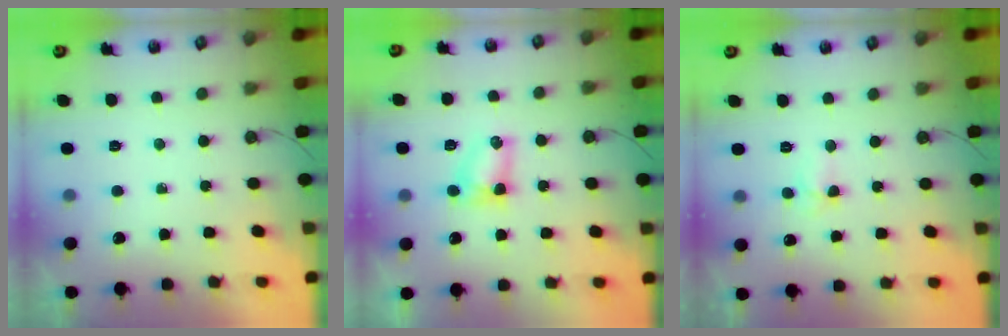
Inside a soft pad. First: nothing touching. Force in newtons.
{"total": 4.1, "press": 4.1, "slide": 0.5}
{"total": 3.8, "press": 3.7, "slide": 0.7}